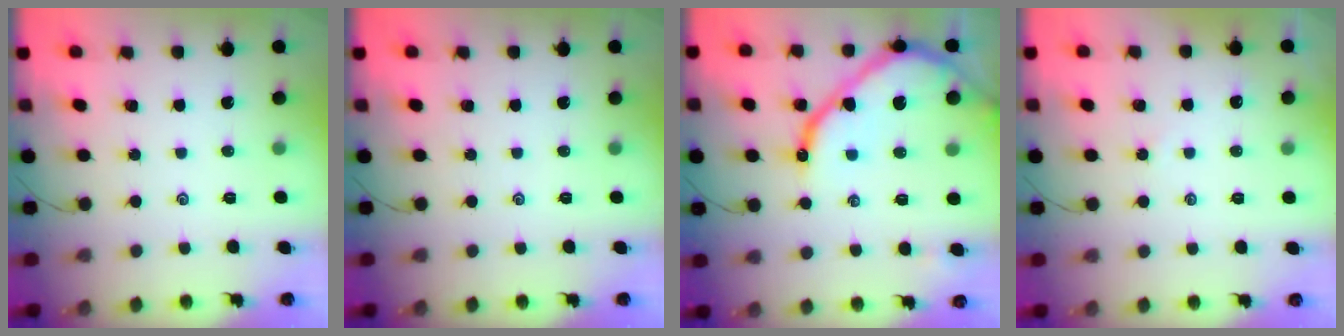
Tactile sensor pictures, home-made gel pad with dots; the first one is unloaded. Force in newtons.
{"total": 0.0}
{"total": 14.8, "press": 14.6, "slide": 1.8}
{"total": 2.2, "press": 2.2, "slide": 0.5}